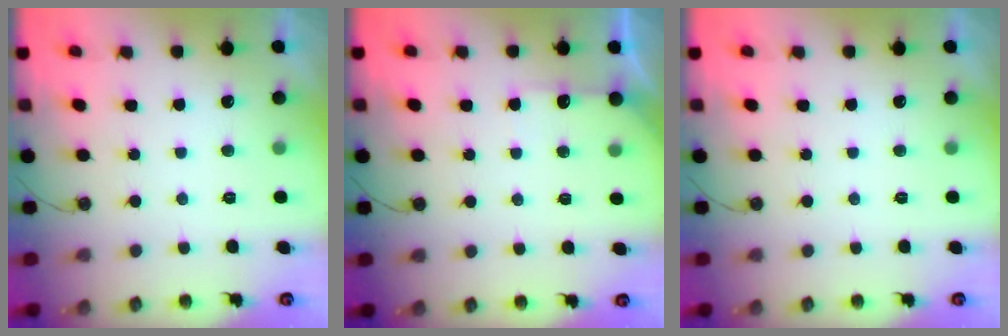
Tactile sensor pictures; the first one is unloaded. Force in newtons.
{"total": 5.3, "press": 5.2, "slide": 0.6}
{"total": 0.0}